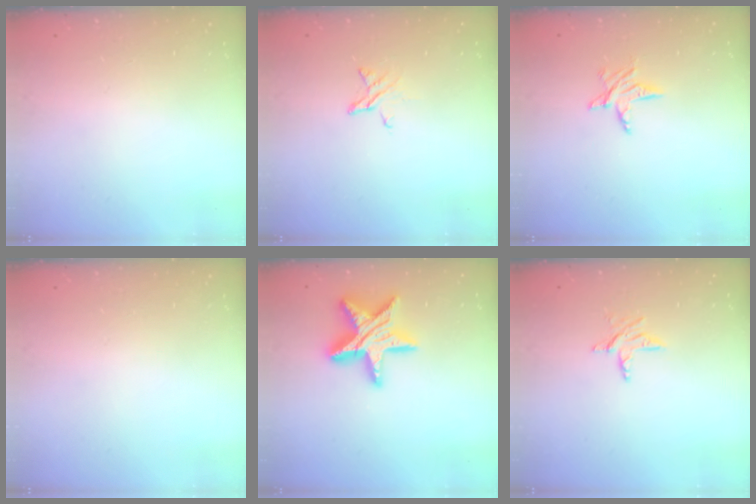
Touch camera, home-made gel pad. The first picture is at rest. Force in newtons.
{"total": 2.9, "press": 2.9, "slide": 0.3}
{"total": 6.5, "press": 6.5, "slide": 0.5}
{"total": 0.0}
{"total": 17.3, "press": 17.2, "slide": 1.3}
{"total": 5.5, "press": 5.5, "slide": 0.3}